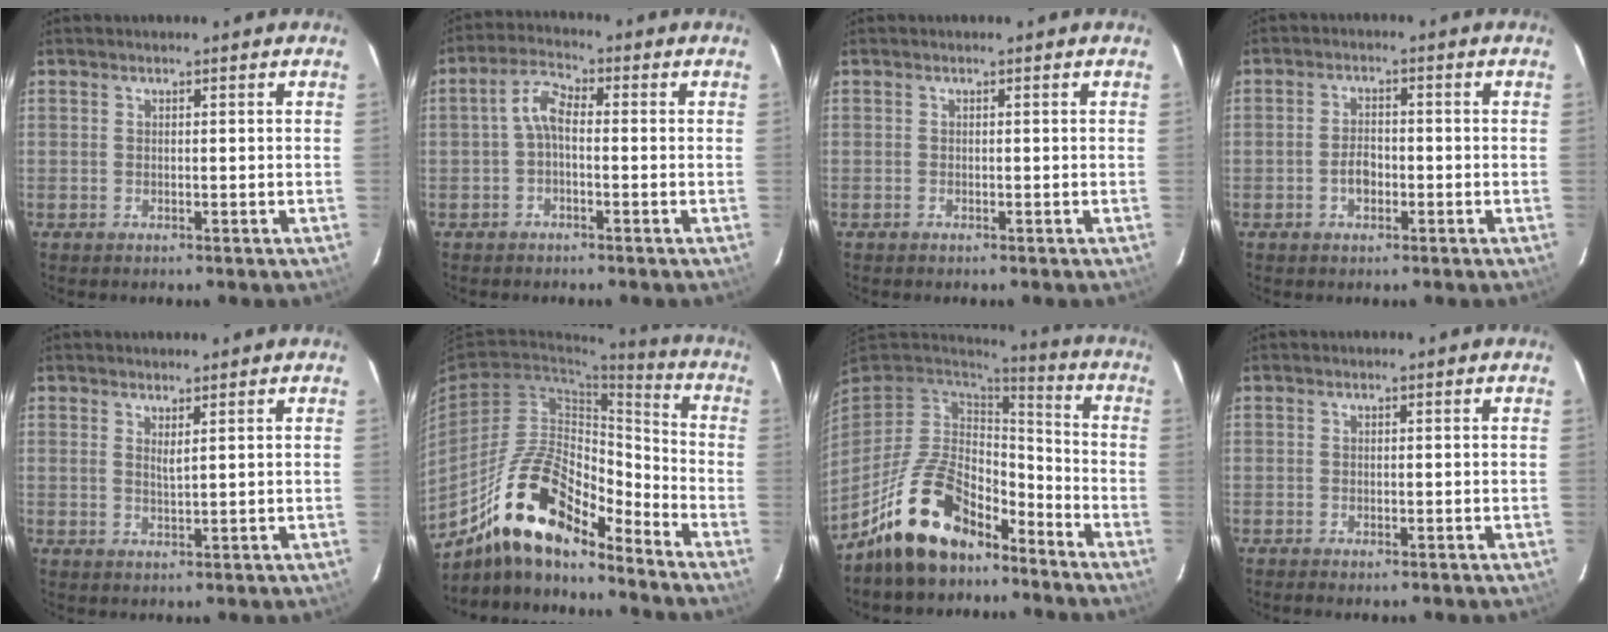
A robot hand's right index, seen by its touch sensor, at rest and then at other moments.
{"total": 4.2, "force": [-0.9, 2.0, 3.5], "torque": [-0.076, 0.018, -0.021]}
{"total": 0.0}
{"total": 3.3, "force": [-1.3, 2.1, 2.2], "torque": [-0.043, 0.006, -0.021]}
{"total": 1.6, "force": [1.0, 0.0, 1.2], "torque": [-0.022, -0.003, 0.017]}
{"total": 18.5, "force": [-13.1, 6.0, 11.6], "torque": [-0.211, 0.007, -0.243]}
{"total": 16.2, "force": [-11.3, 8.0, 8.3], "torque": [-0.182, 0.009, -0.186]}
{"total": 1.0, "force": [-0.8, 0.3, 0.5], "torque": [-0.009, -0.003, -0.015]}